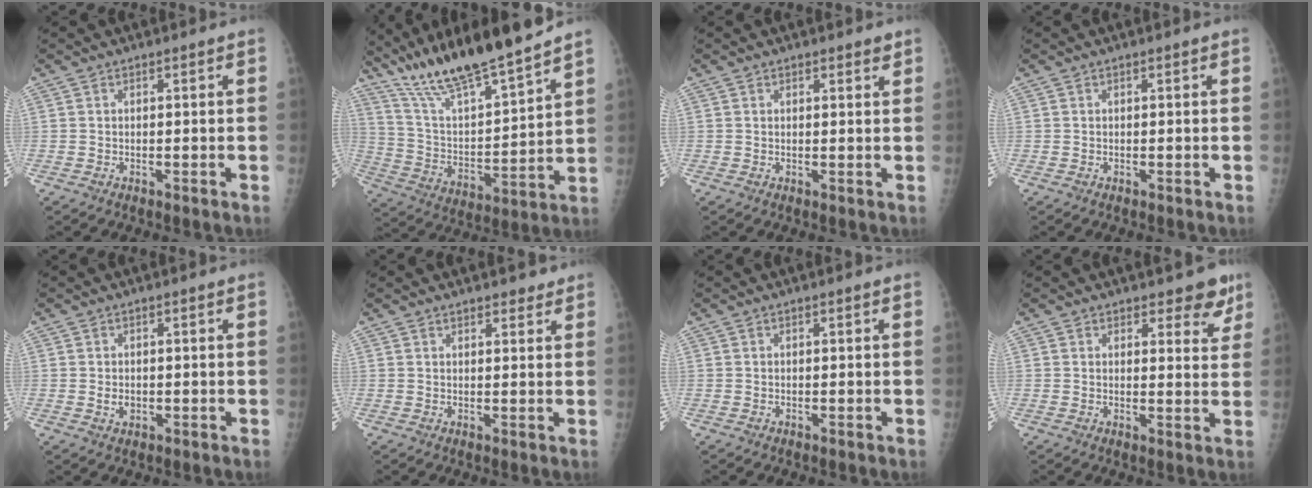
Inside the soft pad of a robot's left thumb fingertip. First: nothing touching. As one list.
[{"total": 19.2, "force": [16.1, 2.3, 10.2], "torque": [-0.155, -0.080, 0.294]}, {"total": 1.3, "force": [1.0, 0.6, 0.5], "torque": [0.004, -0.006, 0.010]}, {"total": 0.0}, {"total": 1.8, "force": [-0.2, 1.4, 1.1], "torque": [-0.015, 0.000, 0.001]}, {"total": 3.1, "force": [2.6, 1.2, 1.2], "torque": [0.003, -0.010, 0.031]}, {"total": 0.0}, {"total": 5.2, "force": [3.9, 2.7, 2.1], "torque": [0.010, -0.026, 0.043]}]